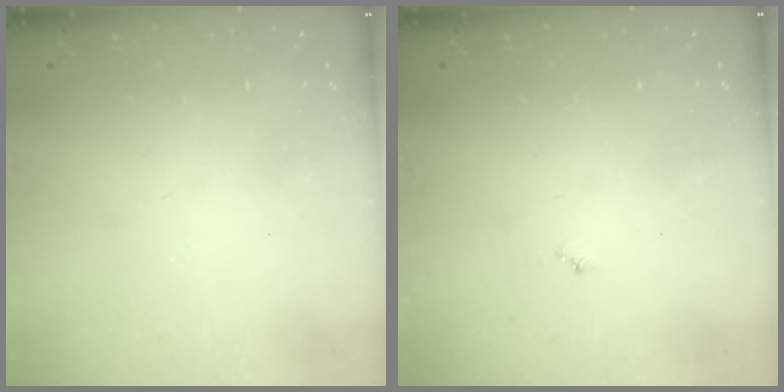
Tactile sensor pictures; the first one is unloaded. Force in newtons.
{"total": 3.0, "press": 2.9, "slide": 0.3}